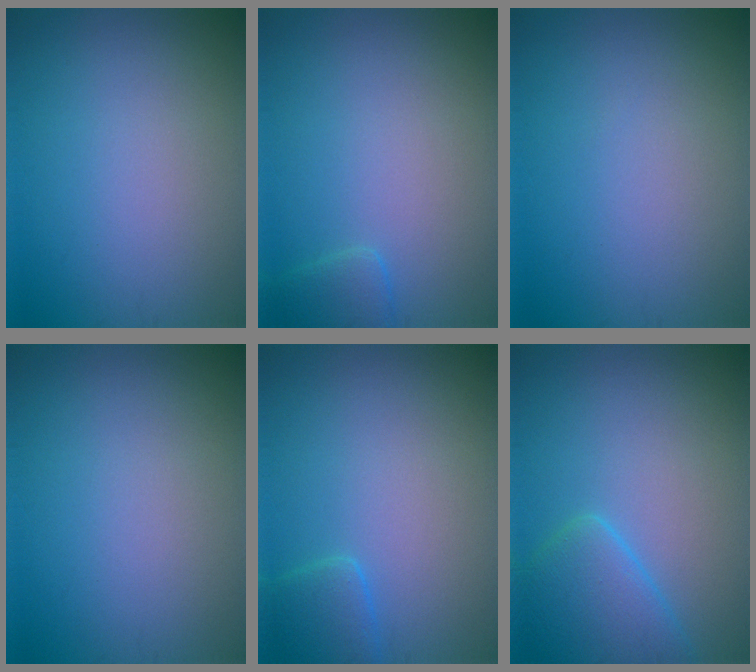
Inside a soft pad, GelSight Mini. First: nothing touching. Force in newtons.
{"total": 1.7, "press": 1.7, "slide": 0.2}
{"total": 0.0}
{"total": 0.0}
{"total": 2.4, "press": 2.4, "slide": 0.1}
{"total": 4.6, "press": 4.6, "slide": 0.4}